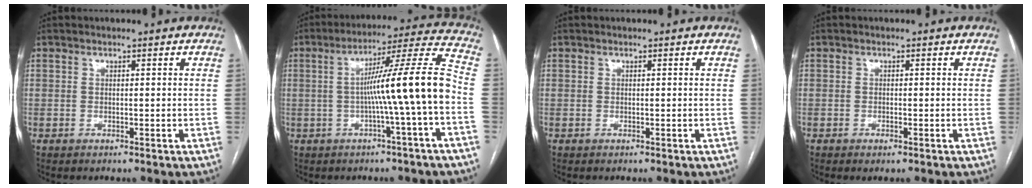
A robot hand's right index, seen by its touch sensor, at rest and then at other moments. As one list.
[{"total": 11.9, "force": [-2.3, -1.4, 11.6], "torque": [-0.179, 0.022, -0.037]}, {"total": 0.0}, {"total": 1.0, "force": [-0.6, 0.1, 0.7], "torque": [-0.013, -0.002, -0.008]}]